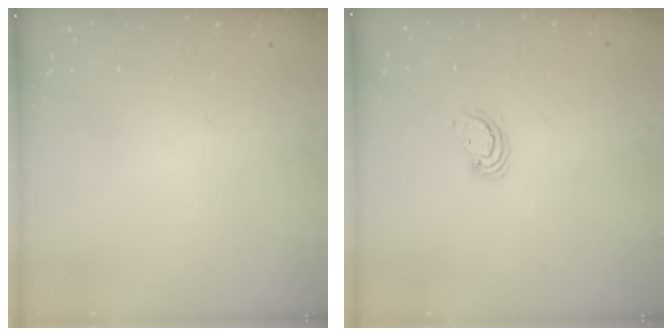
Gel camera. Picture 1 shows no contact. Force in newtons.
{"total": 2.9, "press": 2.9, "slide": 0.3}